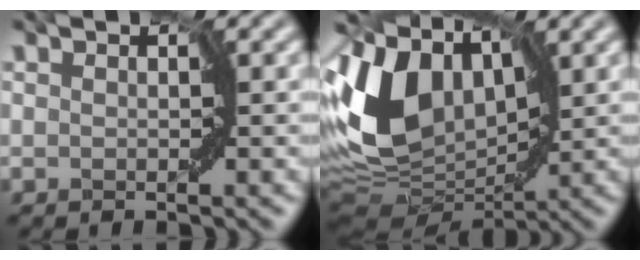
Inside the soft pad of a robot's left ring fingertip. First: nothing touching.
{"total": 11.6, "force": [2.5, 7.5, 8.6], "torque": [-0.191, 0.008, 0.035]}